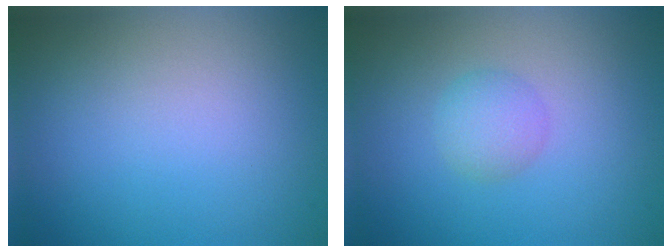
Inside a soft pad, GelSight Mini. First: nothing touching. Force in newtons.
{"total": 1.9, "press": 1.9, "slide": 0.0}